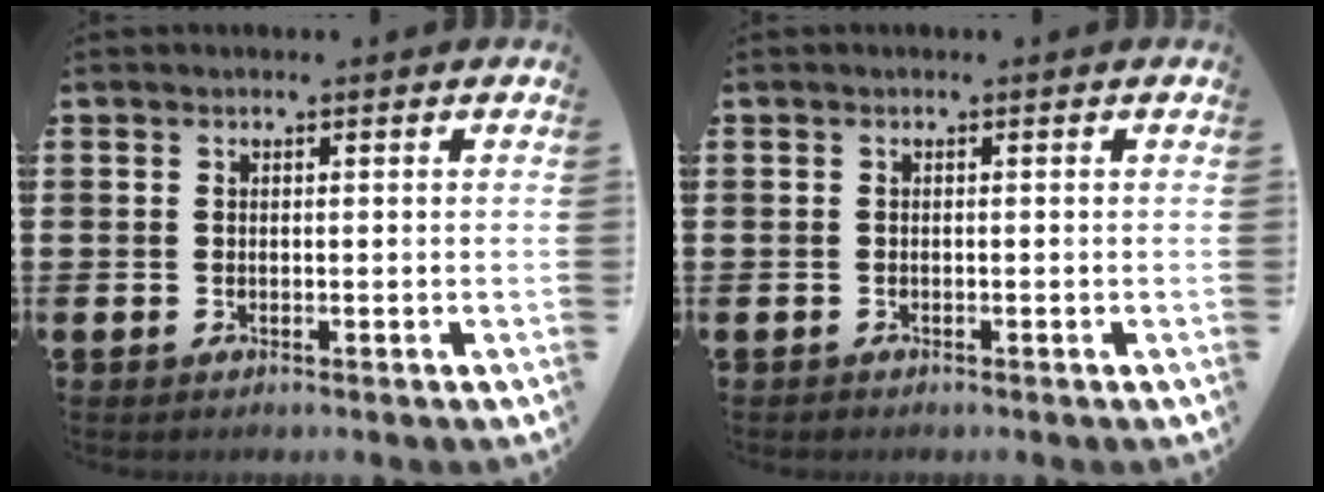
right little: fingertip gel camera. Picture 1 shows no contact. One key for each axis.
{"total": 0.0}